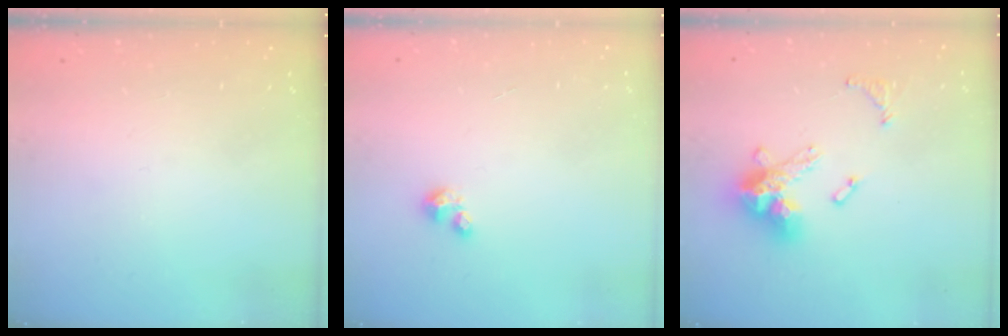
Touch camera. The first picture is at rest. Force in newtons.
{"total": 2.5, "press": 2.5, "slide": 0.3}
{"total": 13.4, "press": 13.4, "slide": 0.9}